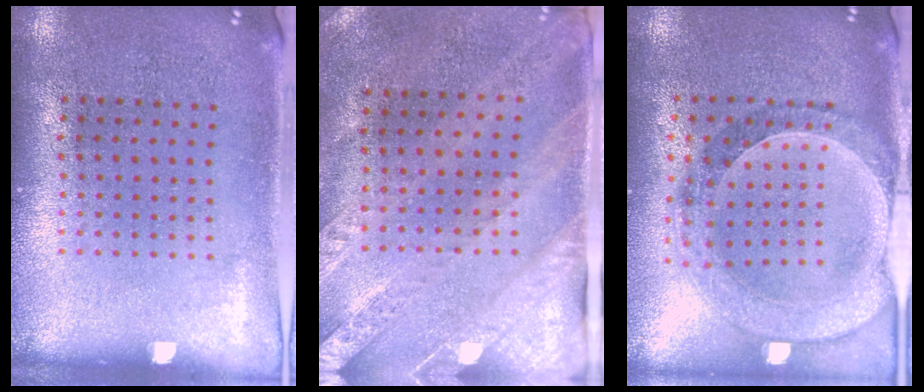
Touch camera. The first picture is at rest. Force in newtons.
{"total": 2.5, "press": 2.1, "slide": 1.3}
{"total": 1.5, "press": 1.5, "slide": 0.3}